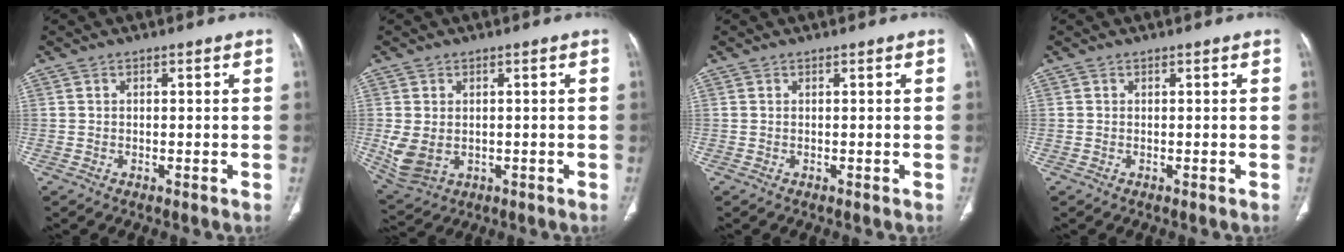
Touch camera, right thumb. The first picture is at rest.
{"total": 7.1, "force": [-0.6, 5.3, 4.7], "torque": [-0.095, -0.006, 0.006]}
{"total": 0.0}
{"total": 0.0}